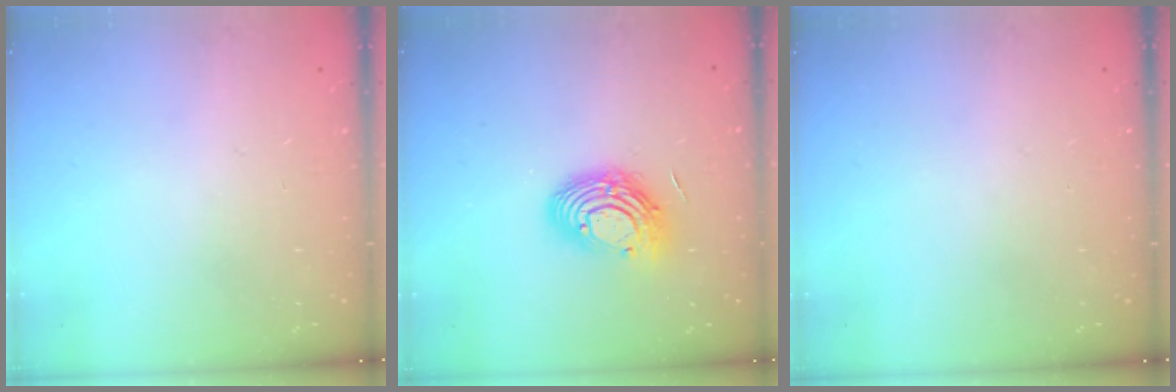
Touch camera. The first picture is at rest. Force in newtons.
{"total": 12.0, "press": 12.0, "slide": 1.1}
{"total": 0.0}